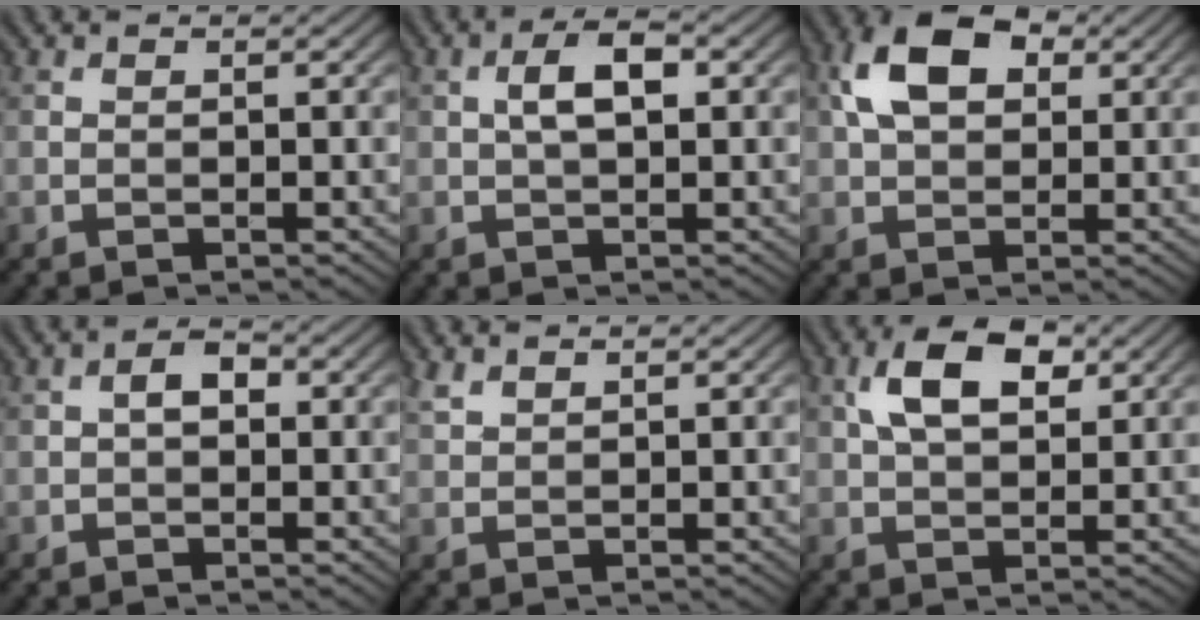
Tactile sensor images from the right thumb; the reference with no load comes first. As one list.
[{"total": 3.9, "force": [0.7, 1.7, 3.5], "torque": [-0.069, 0.008, 0.008]}, {"total": 8.1, "force": [2.5, 5.1, 5.8], "torque": [-0.122, 0.015, 0.039]}, {"total": 2.1, "force": [-0.1, 1.4, 1.6], "torque": [-0.027, 0.005, -0.007]}, {"total": 1.6, "force": [1.4, 0.5, 0.7], "torque": [-0.023, 0.003, 0.035]}, {"total": 7.0, "force": [2.6, 3.7, 5.4], "torque": [-0.106, 0.008, 0.041]}]